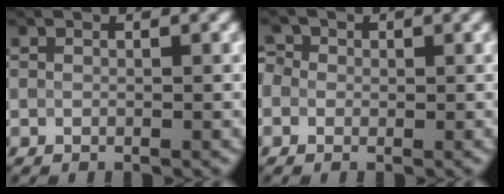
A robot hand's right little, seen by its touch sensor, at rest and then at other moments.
{"total": 3.1, "force": [0.9, 2.7, 1.3], "torque": [-0.010, 0.027, -0.013]}